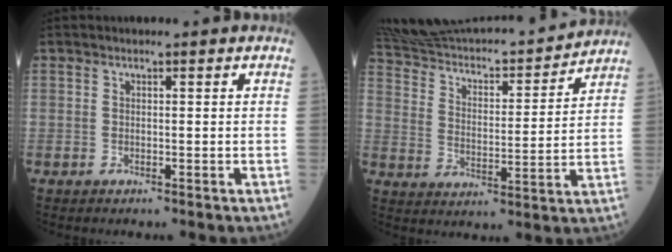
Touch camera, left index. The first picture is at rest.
{"total": 22.8, "force": [21.3, 3.6, 7.3], "torque": [-0.136, -0.010, 0.319]}